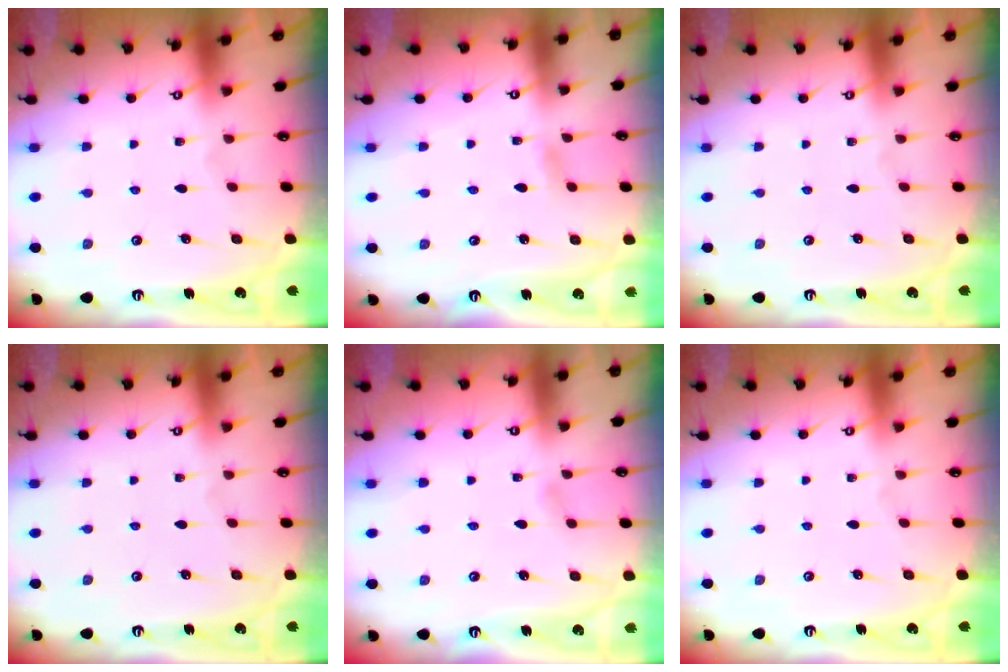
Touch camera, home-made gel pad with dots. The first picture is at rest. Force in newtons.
{"total": 2.4, "press": 2.4, "slide": 0.3}
{"total": 0.0}
{"total": 0.0}
{"total": 2.3, "press": 2.3, "slide": 0.3}
{"total": 0.0}